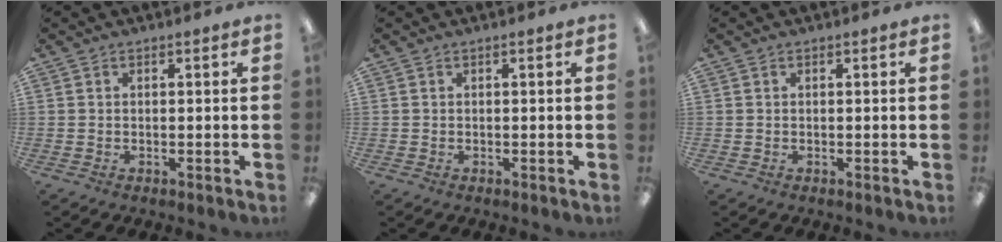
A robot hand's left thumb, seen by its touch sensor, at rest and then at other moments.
{"total": 0.0}
{"total": 0.0}